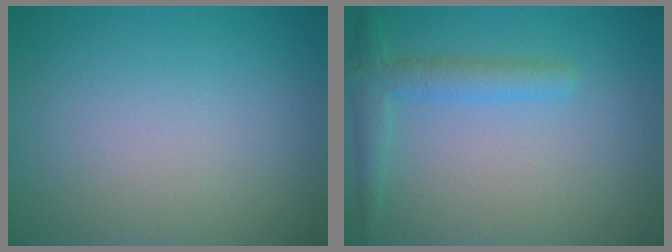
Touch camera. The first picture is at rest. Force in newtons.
{"total": 2.6, "press": 2.6, "slide": 0.2}